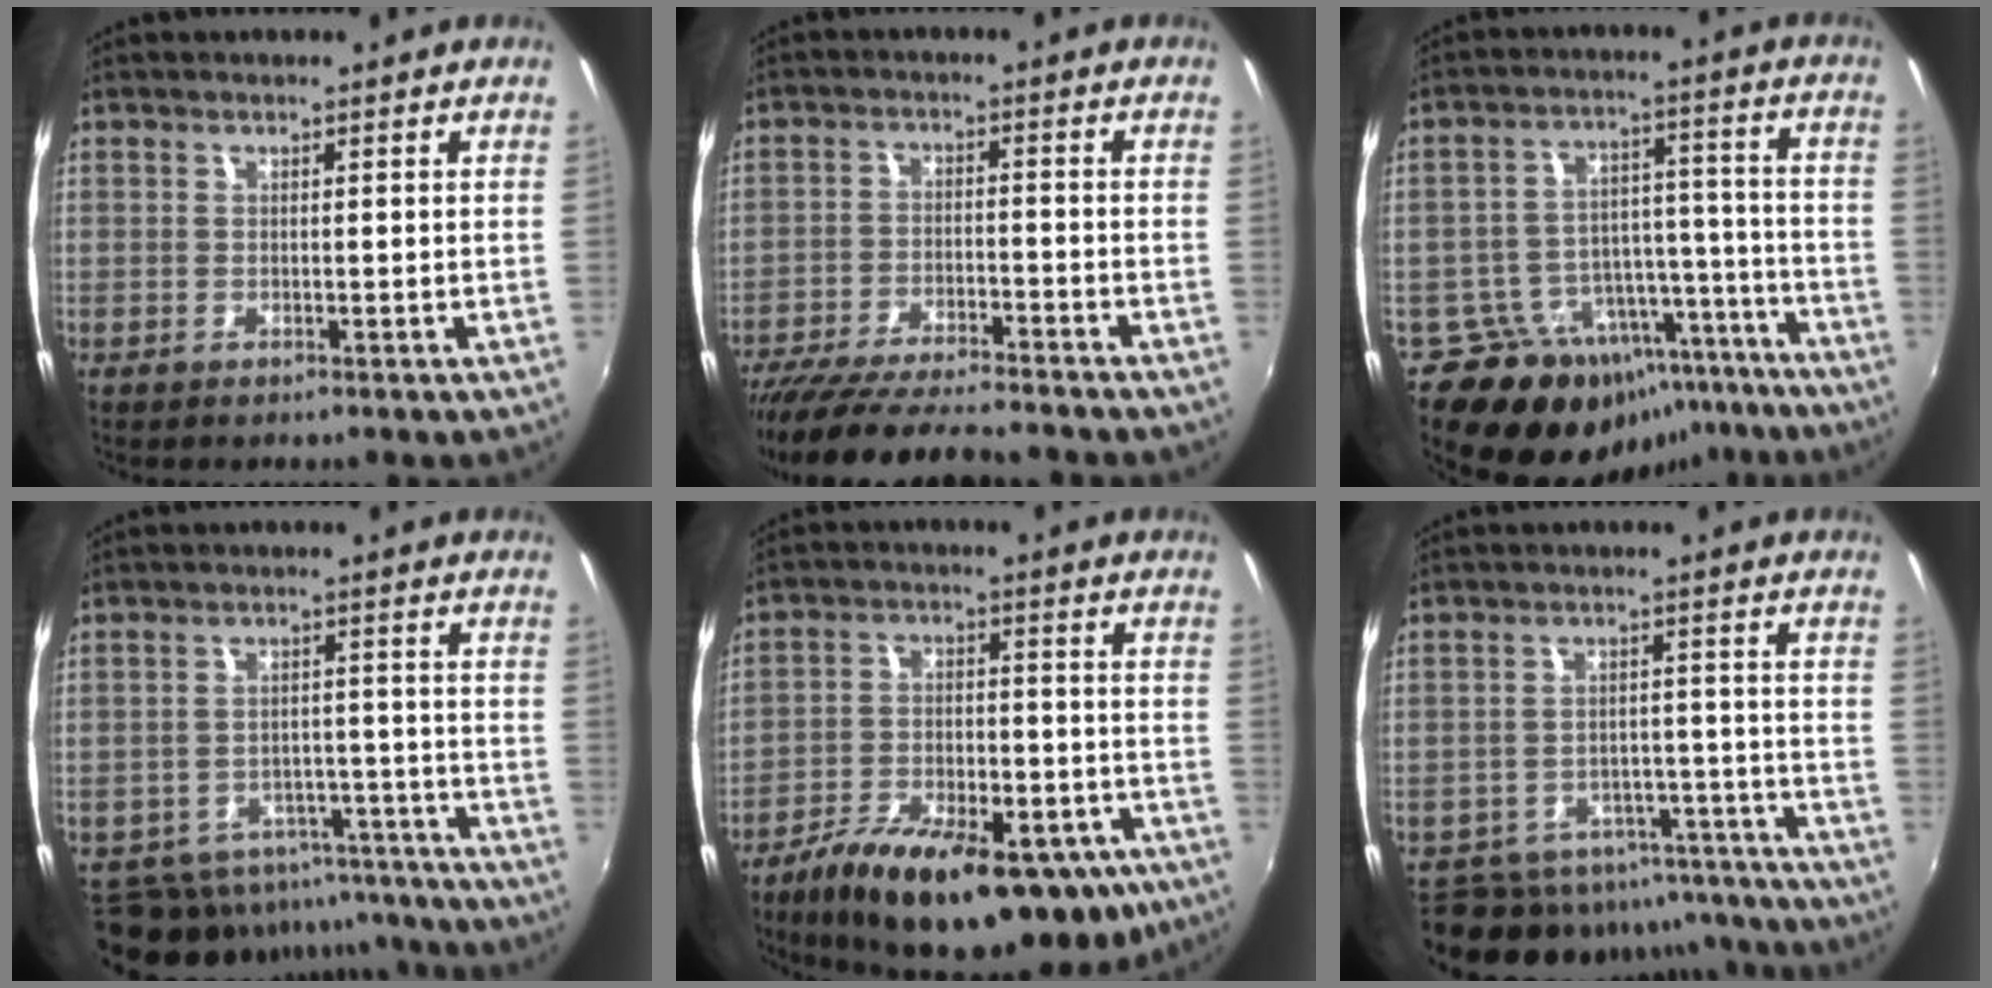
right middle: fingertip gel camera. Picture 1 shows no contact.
{"total": 15.1, "force": [-13.4, 1.7, 6.7], "torque": [-0.138, -0.026, -0.219]}
{"total": 16.6, "force": [-12.1, 10.1, 5.3], "torque": [-0.101, 0.049, -0.155]}
{"total": 15.9, "force": [-14.2, 6.2, 3.7], "torque": [-0.074, 0.026, -0.182]}
{"total": 25.6, "force": [-16.4, 10.3, 16.8], "torque": [-0.288, -0.032, -0.234]}
{"total": 15.3, "force": [-13.8, 5.9, 3.2], "torque": [-0.063, 0.031, -0.175]}